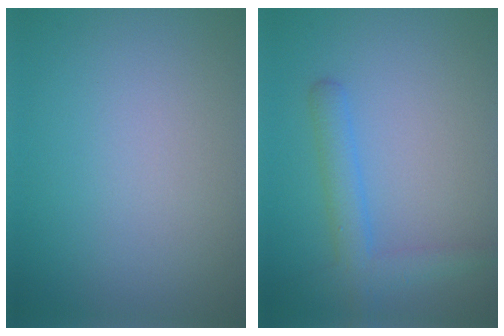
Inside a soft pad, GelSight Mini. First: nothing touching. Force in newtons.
{"total": 3.0, "press": 3.0, "slide": 0.2}